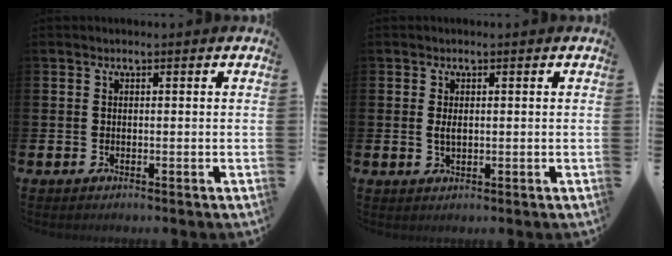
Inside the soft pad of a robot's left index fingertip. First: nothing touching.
{"total": 1.3, "force": [0.2, 0.7, 1.1], "torque": [-0.019, 0.002, 0.002]}